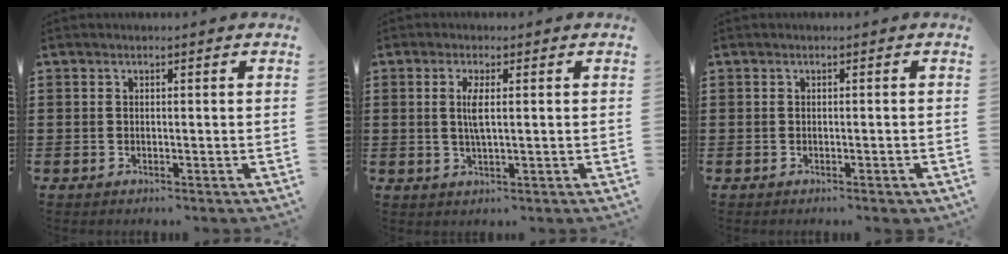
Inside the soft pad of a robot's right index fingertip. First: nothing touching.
{"total": 3.2, "force": [0.5, 0.4, 3.2], "torque": [-0.070, -0.005, 0.004]}
{"total": 0.6, "force": [-0.3, 0.0, 0.5], "torque": [-0.009, -0.004, -0.005]}